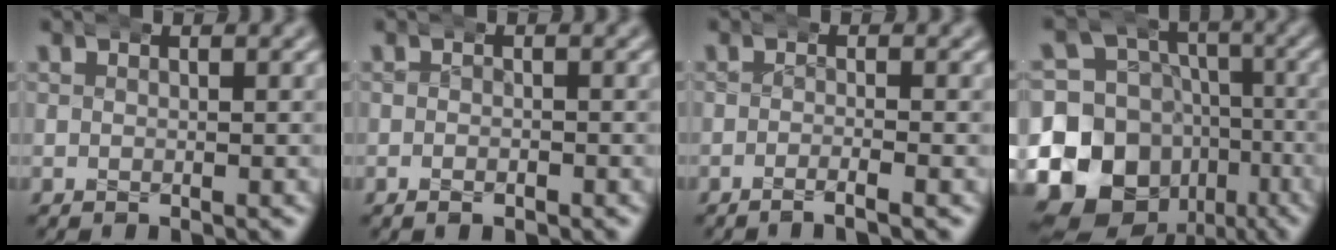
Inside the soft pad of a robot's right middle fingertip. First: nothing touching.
{"total": 1.0, "force": [-0.7, 0.6, 0.4], "torque": [-0.007, -0.001, -0.012]}
{"total": 1.9, "force": [-1.3, -0.3, 1.3], "torque": [-0.024, 0.008, -0.031]}
{"total": 20.8, "force": [-7.0, 18.1, 7.4], "torque": [-0.182, -0.087, -0.111]}